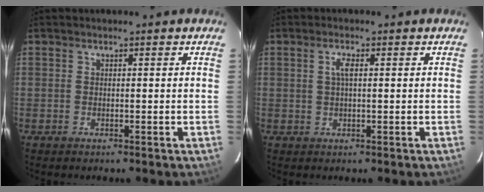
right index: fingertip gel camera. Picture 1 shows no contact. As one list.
[{"total": 1.9, "force": [0.4, 0.5, 1.8], "torque": [-0.036, 0.005, 0.005]}]